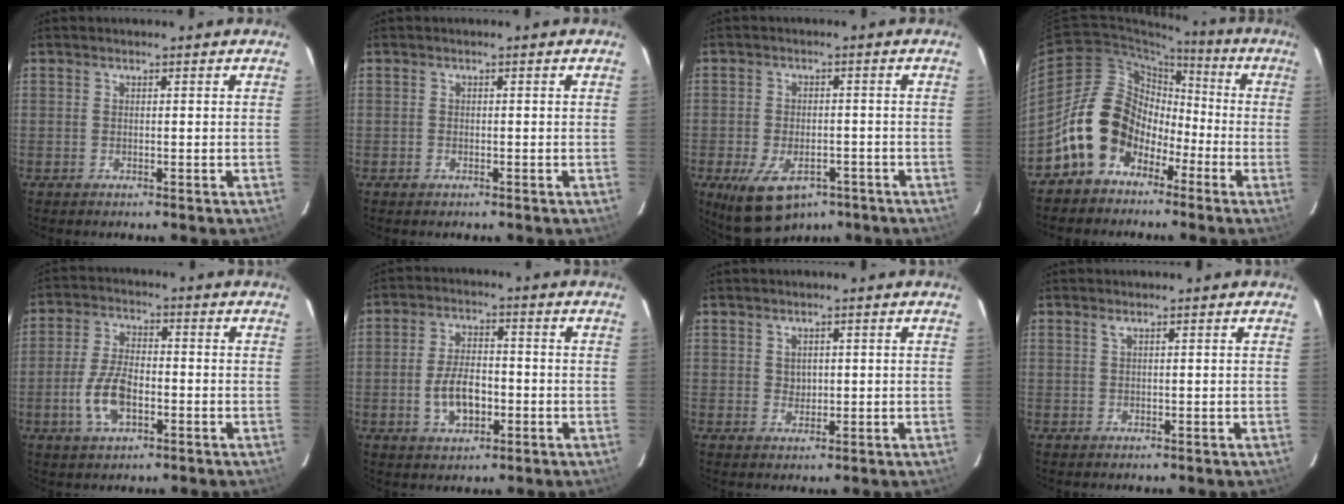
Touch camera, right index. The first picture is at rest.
{"total": 0.9, "force": [-0.5, 0.6, 0.2], "torque": [-0.002, 0.001, -0.008]}
{"total": 11.9, "force": [-6.8, 6.6, 7.2], "torque": [-0.151, -0.025, -0.103]}
{"total": 13.0, "force": [-5.6, 10.4, 5.4], "torque": [-0.107, 0.024, -0.089]}
{"total": 8.4, "force": [-2.9, 4.1, 6.8], "torque": [-0.144, 0.002, -0.052]}
{"total": 7.8, "force": [-2.2, 4.2, 6.2], "torque": [-0.122, 0.005, -0.032]}
{"total": 1.6, "force": [0.5, 1.5, 0.5], "torque": [-0.004, 0.003, 0.010]}
{"total": 0.6, "force": [0.3, -0.2, 0.5], "torque": [-0.010, 0.001, 0.004]}